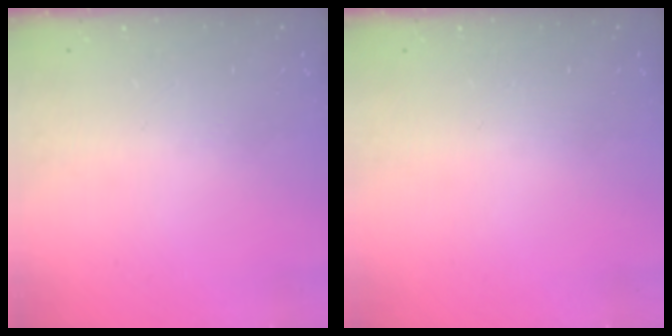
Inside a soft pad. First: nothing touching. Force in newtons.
{"total": 0.0}